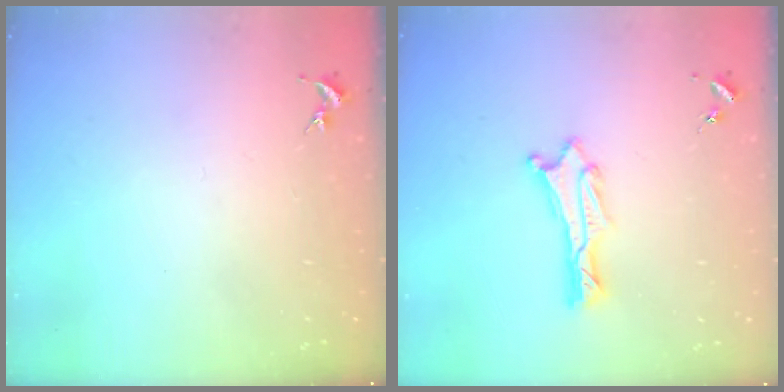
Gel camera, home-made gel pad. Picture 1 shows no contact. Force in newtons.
{"total": 0.9, "press": 0.8, "slide": 0.1}